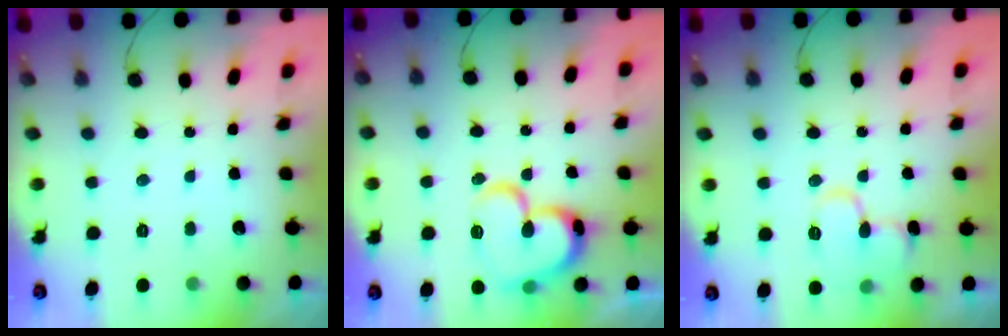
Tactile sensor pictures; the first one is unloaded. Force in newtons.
{"total": 17.6, "press": 17.5, "slide": 2.2}
{"total": 10.7, "press": 10.7, "slide": 0.8}